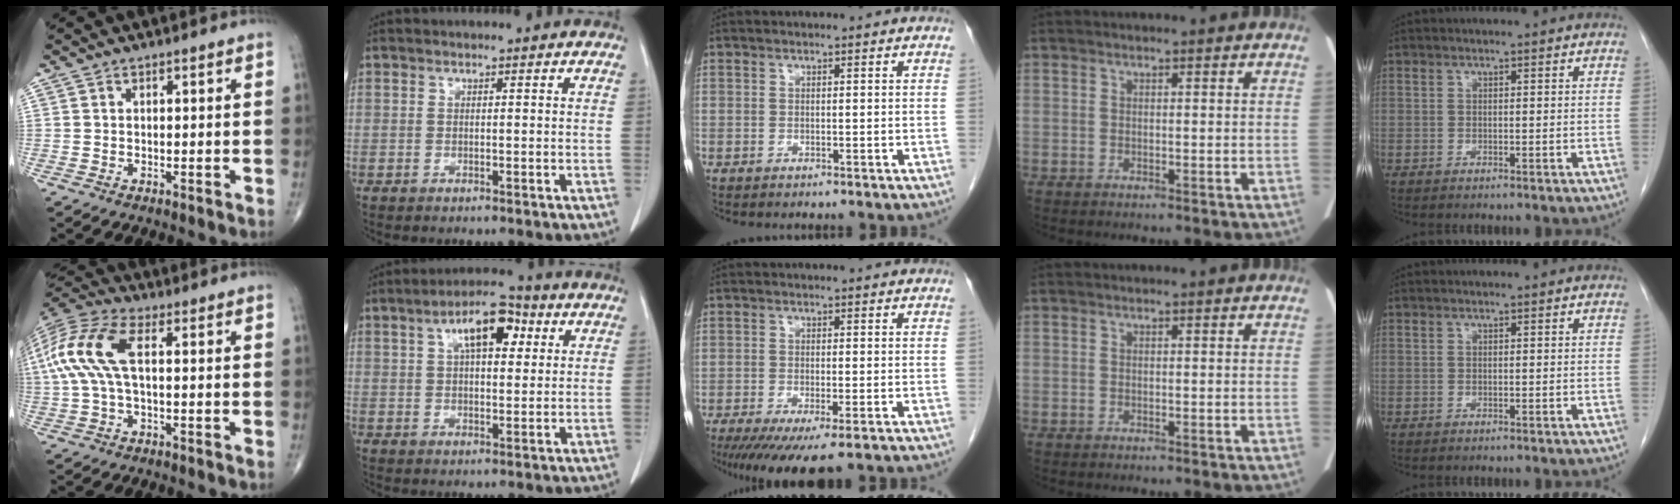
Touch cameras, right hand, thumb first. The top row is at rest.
{"thumb": {"total": 13.0, "force": [1.5, 6.0, 11.5], "torque": [-0.276, 0.033, 0.025]}, "index": {"total": 9.2, "force": [3.7, 3.6, 7.7], "torque": [-0.130, 0.025, 0.057]}, "middle": {"total": 8.4, "force": [-5.7, 1.2, 6.0], "torque": [-0.087, -0.021, -0.090]}}